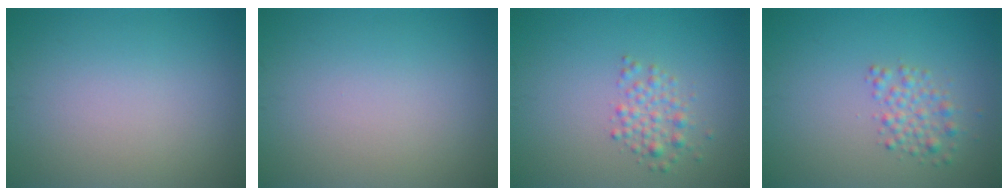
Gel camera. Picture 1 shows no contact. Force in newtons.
{"total": 0.0}
{"total": 2.1, "press": 2.1, "slide": 0.0}
{"total": 2.2, "press": 2.2, "slide": 0.1}